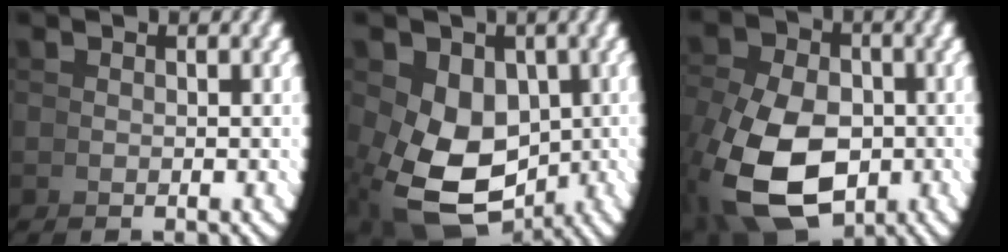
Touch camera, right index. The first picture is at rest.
{"total": 7.2, "force": [-1.5, 5.2, 4.8], "torque": [-0.102, -0.047, 0.007]}
{"total": 7.5, "force": [-1.9, 5.1, 5.1], "torque": [-0.114, -0.046, -0.009]}